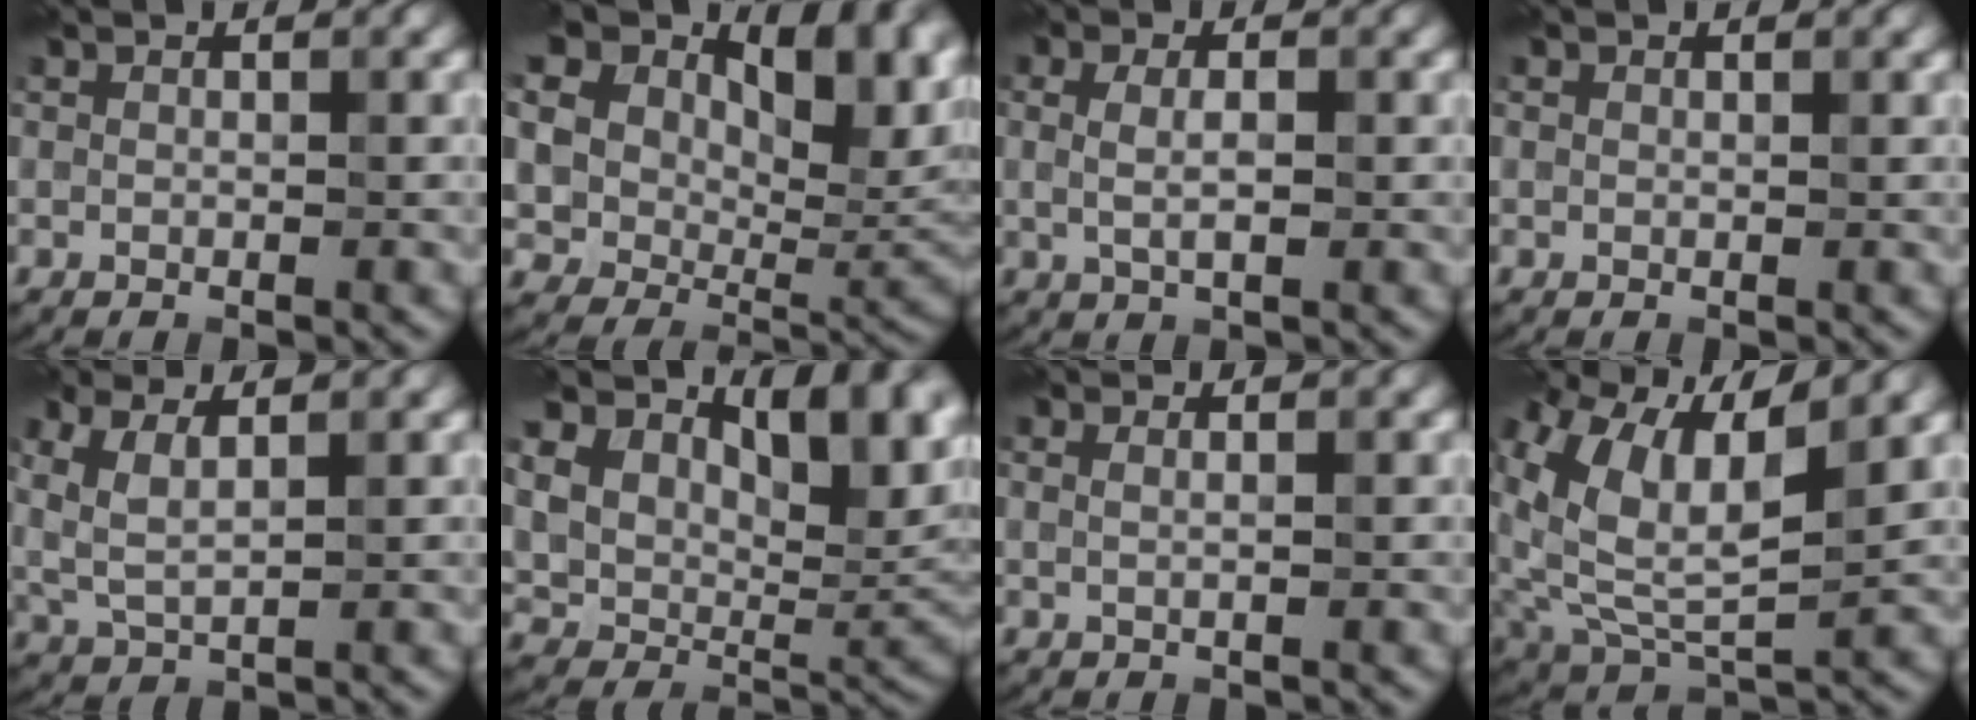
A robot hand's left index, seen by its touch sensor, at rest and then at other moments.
{"total": 20.3, "force": [9.1, 12.3, 13.3], "torque": [-0.258, 0.054, 0.174]}
{"total": 2.2, "force": [0.2, 0.8, 2.1], "torque": [-0.047, 0.000, 0.006]}
{"total": 0.0}
{"total": 2.8, "force": [1.2, 0.8, 2.4], "torque": [-0.066, 0.002, 0.029]}
{"total": 12.4, "force": [5.4, 7.3, 8.4], "torque": [-0.150, 0.006, 0.107]}
{"total": 0.6, "force": [0.3, -0.1, 0.6], "torque": [-0.013, -0.005, 0.008]}
{"total": 9.1, "force": [4.0, 4.0, 7.2], "torque": [-0.171, 0.011, 0.078]}